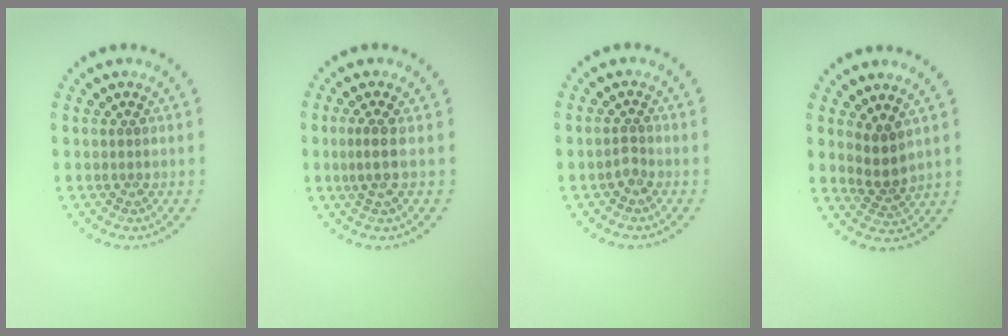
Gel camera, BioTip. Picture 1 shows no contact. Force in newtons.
{"total": 2.0, "press": 1.4, "slide": 1.4}
{"total": 1.0, "press": 0.7, "slide": 0.6}
{"total": 2.4, "press": 1.9, "slide": 1.5}